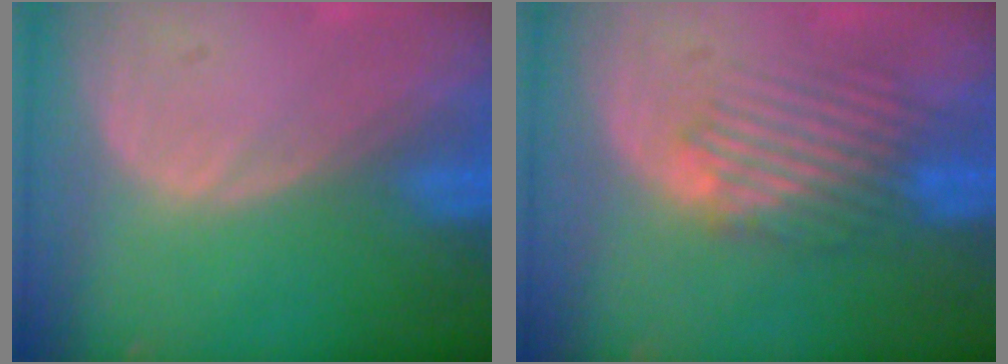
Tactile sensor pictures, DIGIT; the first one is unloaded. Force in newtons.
{"total": 5.4, "press": 5.1, "slide": 1.7}